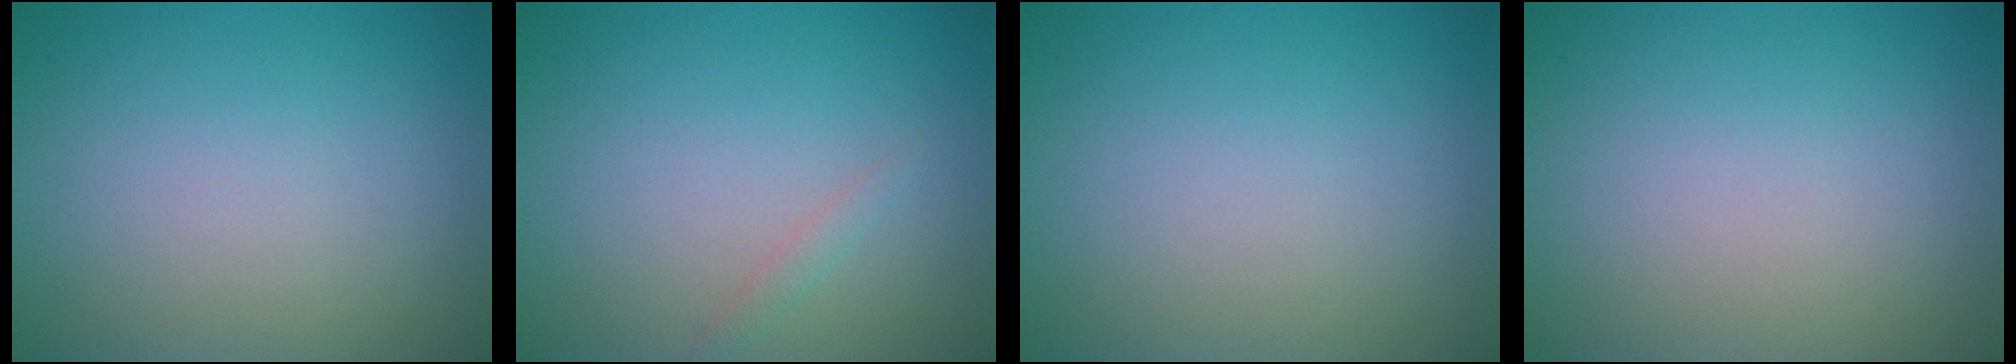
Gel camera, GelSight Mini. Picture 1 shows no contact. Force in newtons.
{"total": 0.8, "press": 0.8, "slide": 0.0}
{"total": 0.0}
{"total": 0.0}